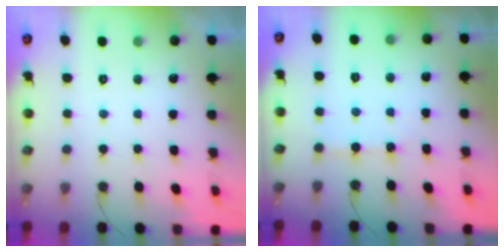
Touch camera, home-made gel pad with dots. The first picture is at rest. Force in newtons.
{"total": 3.2, "press": 3.2, "slide": 0.4}